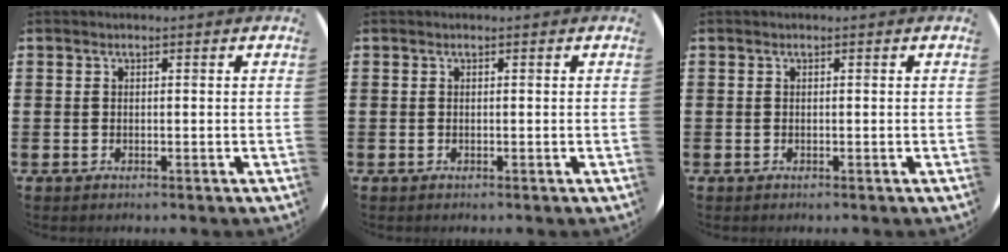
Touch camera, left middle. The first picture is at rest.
{"total": 0.0}
{"total": 0.0}